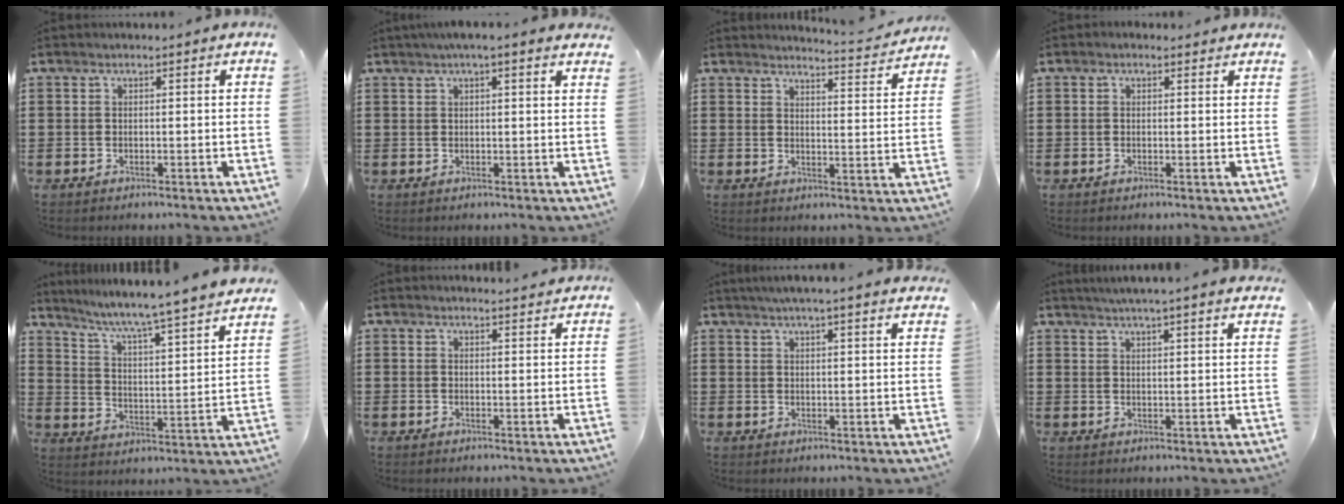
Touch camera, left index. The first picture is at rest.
{"total": 2.6, "force": [2.0, 0.2, 1.6], "torque": [-0.035, 0.005, 0.037]}
{"total": 3.8, "force": [3.7, -0.4, 0.9], "torque": [-0.026, -0.030, 0.060]}
{"total": 0.8, "force": [0.3, 0.6, 0.2], "torque": [-0.007, 0.004, 0.006]}
{"total": 5.3, "force": [4.6, -1.1, 2.3], "torque": [-0.067, -0.054, 0.065]}
{"total": 1.7, "force": [1.7, 0.2, 0.1], "torque": [-0.006, -0.001, 0.033]}
{"total": 3.7, "force": [3.4, -0.6, 1.3], "torque": [-0.034, -0.006, 0.062]}
{"total": 3.2, "force": [3.1, -0.7, 0.6], "torque": [-0.021, -0.010, 0.055]}